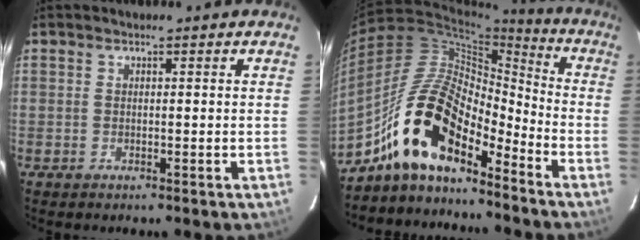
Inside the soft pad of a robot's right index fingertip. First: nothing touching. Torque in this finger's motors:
{"motor_torque": [0.88, -0.70, 1.05, 0.21]}